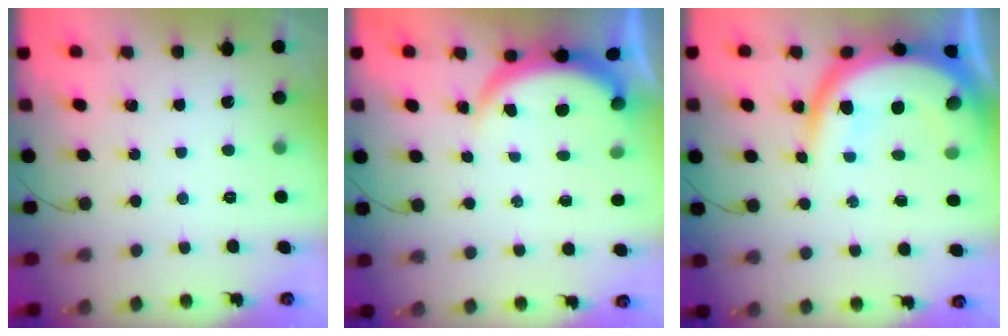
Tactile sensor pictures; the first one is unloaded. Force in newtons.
{"total": 3.7, "press": 3.7, "slide": 0.1}
{"total": 16.1, "press": 16.0, "slide": 1.7}